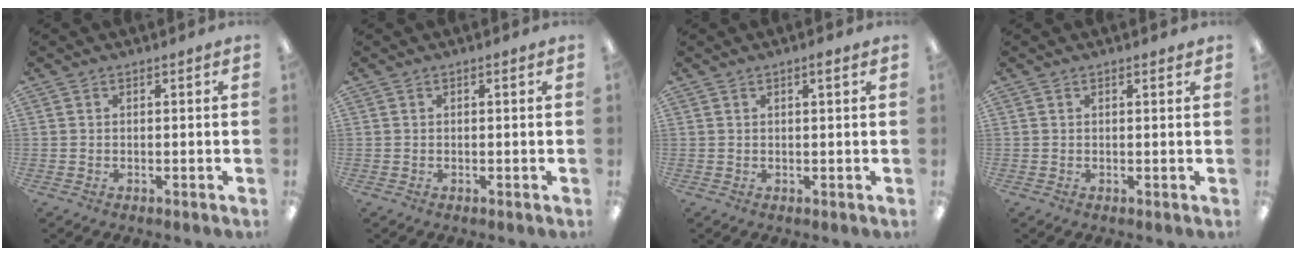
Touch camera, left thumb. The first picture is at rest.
{"total": 0.0}
{"total": 1.5, "force": [0.9, 0.2, 1.2], "torque": [-0.017, -0.002, 0.014]}
{"total": 0.7, "force": [0.5, 0.1, 0.5], "torque": [-0.003, -0.002, 0.008]}